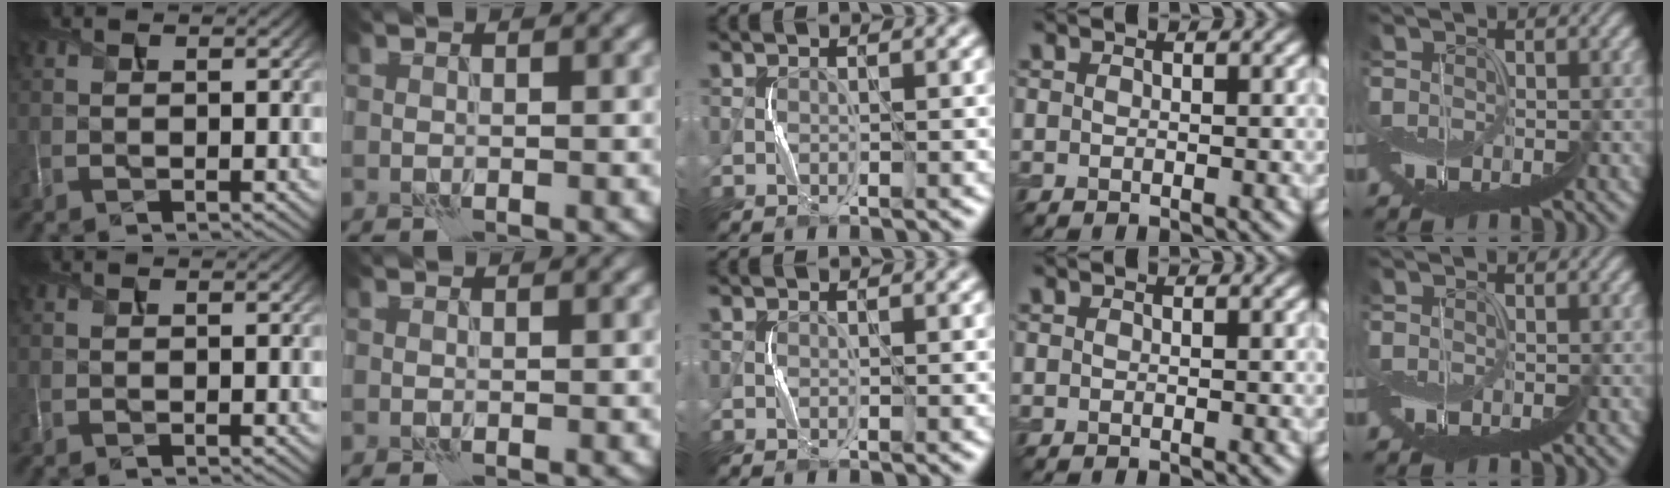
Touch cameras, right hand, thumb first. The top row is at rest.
{}